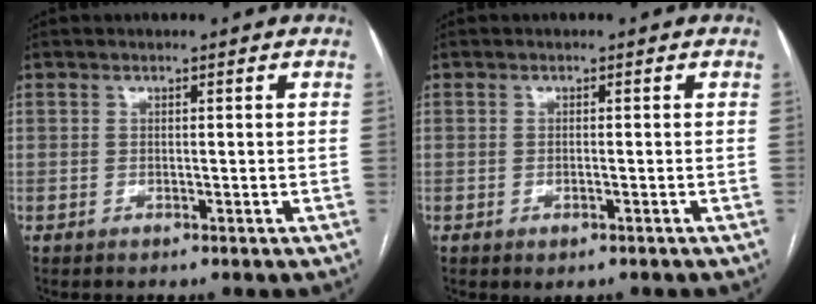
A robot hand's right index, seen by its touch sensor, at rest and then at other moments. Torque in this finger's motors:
{"motor_torque": [0.38, -0.02, 0.13, 0.02]}